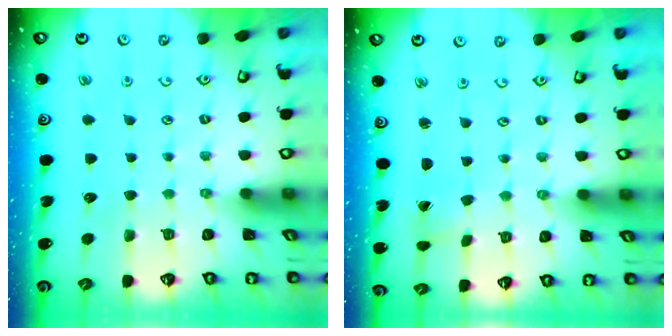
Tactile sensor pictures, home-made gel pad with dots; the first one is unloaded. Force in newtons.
{"total": 0.0}